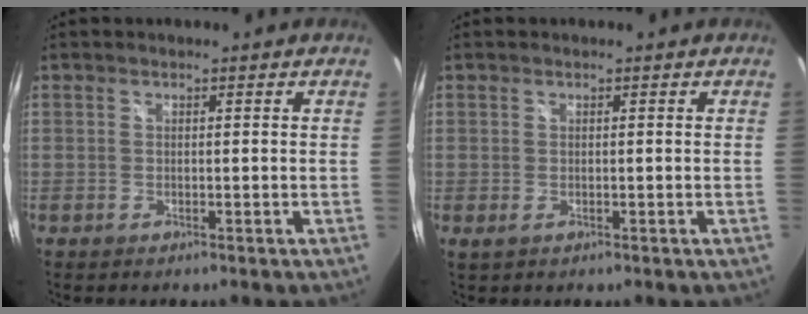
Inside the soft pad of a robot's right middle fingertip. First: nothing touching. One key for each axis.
{"total": 0.9, "fx": 0.0, "fy": 0.4, "fz": 0.8, "tx": -0.016, "ty": -0.002, "tz": 0.001}